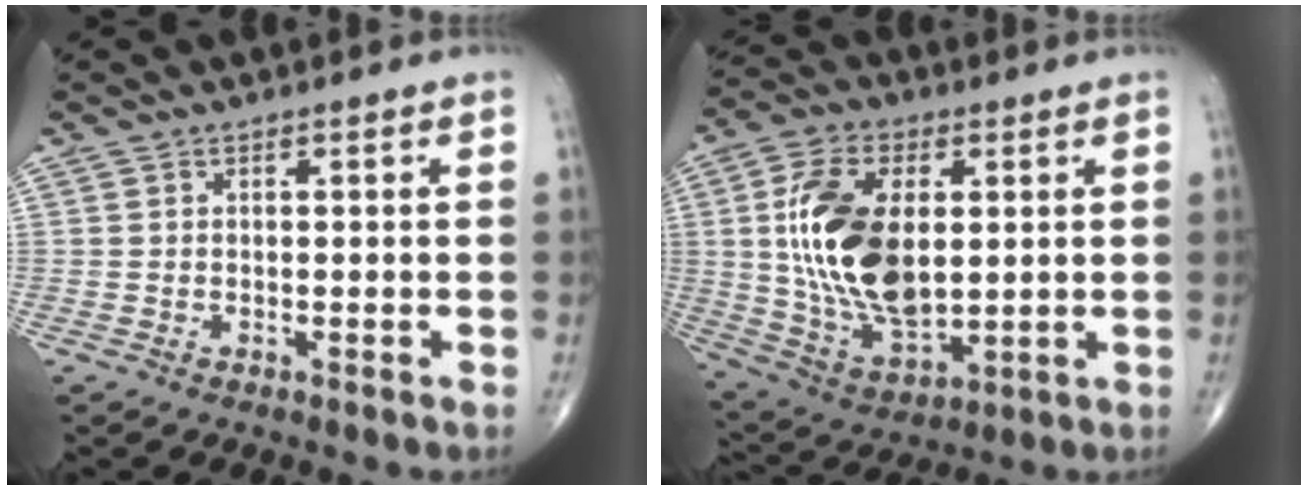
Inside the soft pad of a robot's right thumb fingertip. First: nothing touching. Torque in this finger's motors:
{"motor_torque": [1.65, 3.36, 1.98, 0.28, 0.19]}